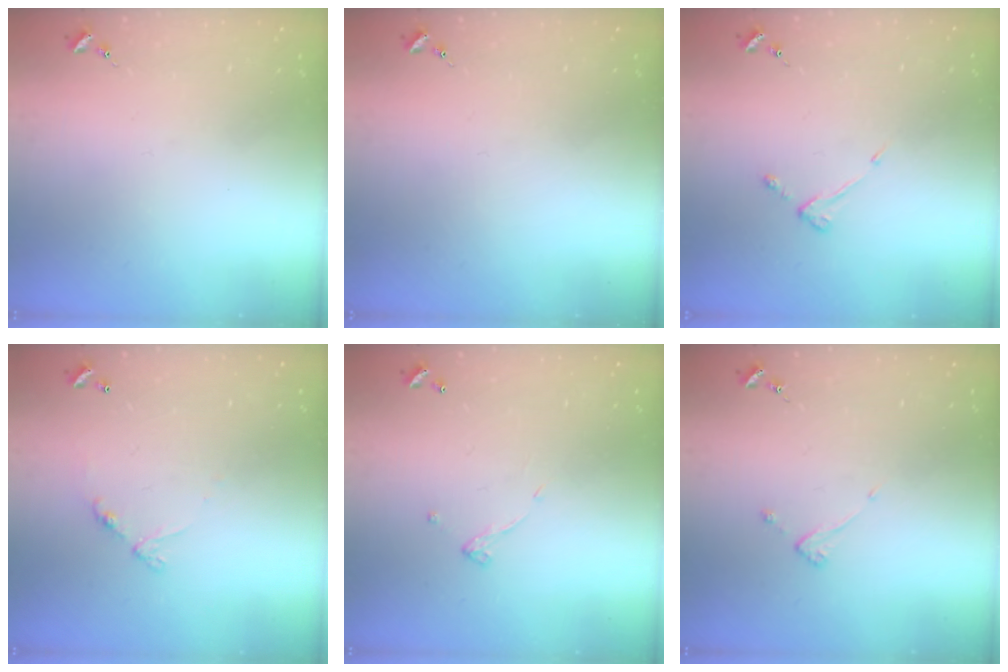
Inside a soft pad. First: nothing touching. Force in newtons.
{"total": 0.0}
{"total": 3.5, "press": 3.4, "slide": 0.5}
{"total": 6.8, "press": 6.8, "slide": 0.5}
{"total": 4.9, "press": 4.9, "slide": 0.2}
{"total": 3.4, "press": 3.4, "slide": 0.1}